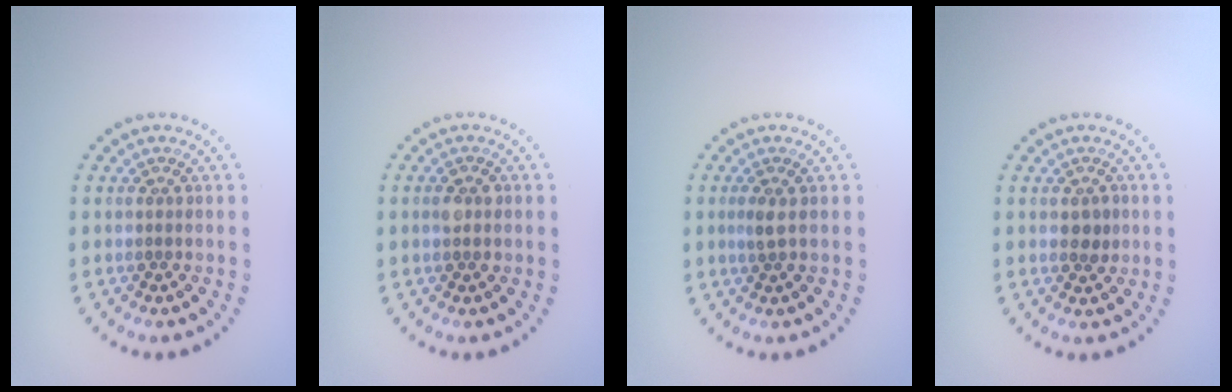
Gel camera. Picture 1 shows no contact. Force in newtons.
{"total": 1.9, "press": 1.9, "slide": 0.1}
{"total": 0.9, "press": 0.8, "slide": 0.4}
{"total": 1.5, "press": 1.5, "slide": 0.2}